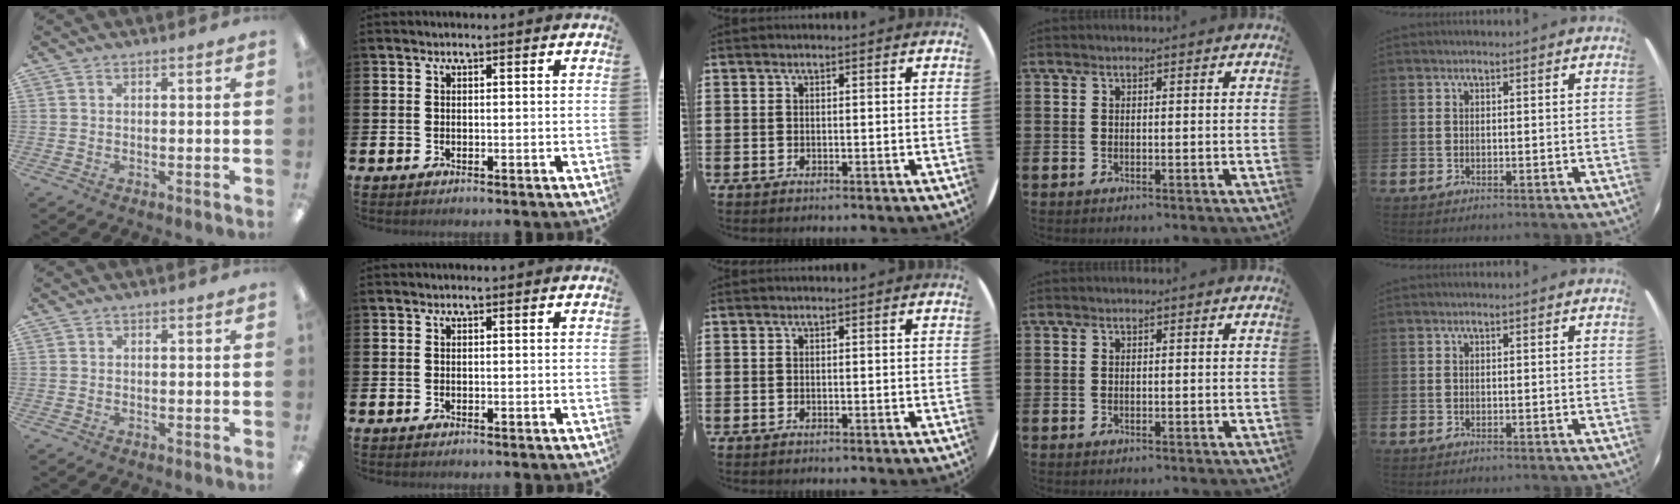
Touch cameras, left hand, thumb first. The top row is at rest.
{}